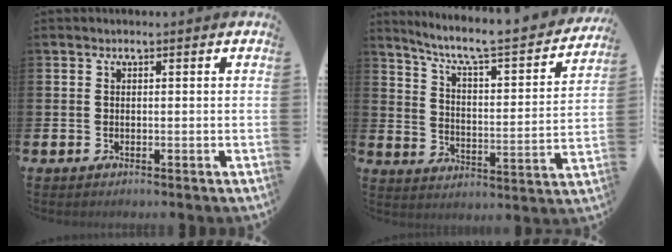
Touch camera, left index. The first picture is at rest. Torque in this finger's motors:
{"motor_torque": [0.59, -1.27, 0.40, 0.14]}